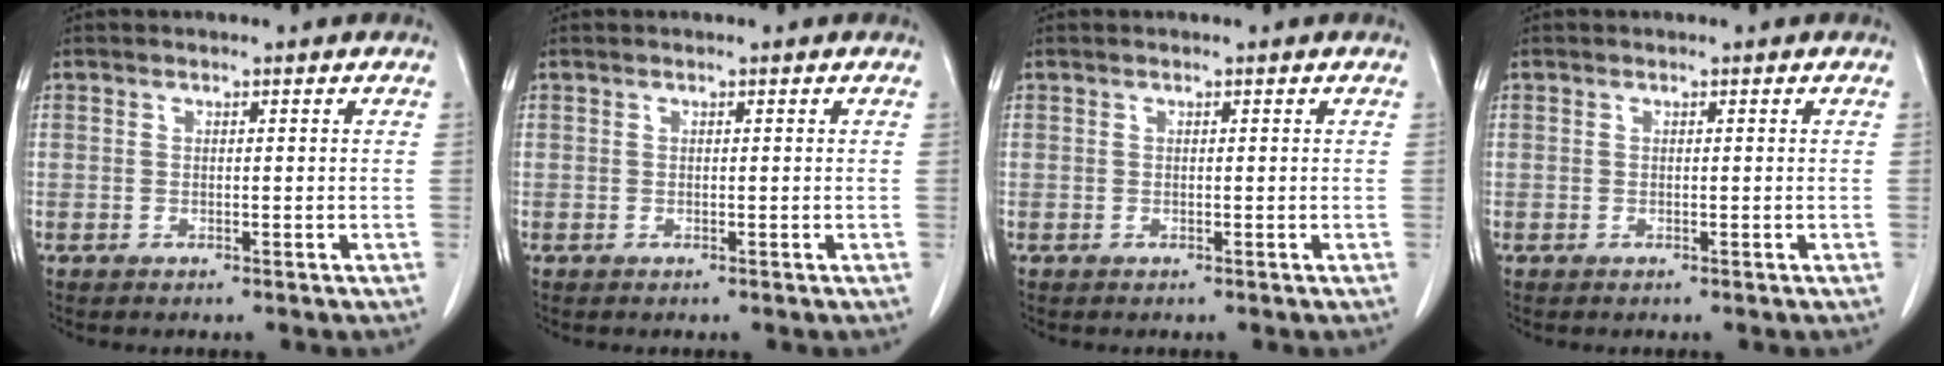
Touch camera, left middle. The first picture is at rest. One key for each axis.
{"total": 0.0}
{"total": 0.0}
{"total": 0.0}